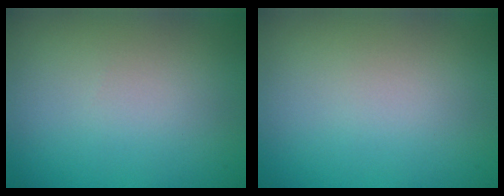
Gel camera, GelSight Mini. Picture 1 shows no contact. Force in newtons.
{"total": 0.0}